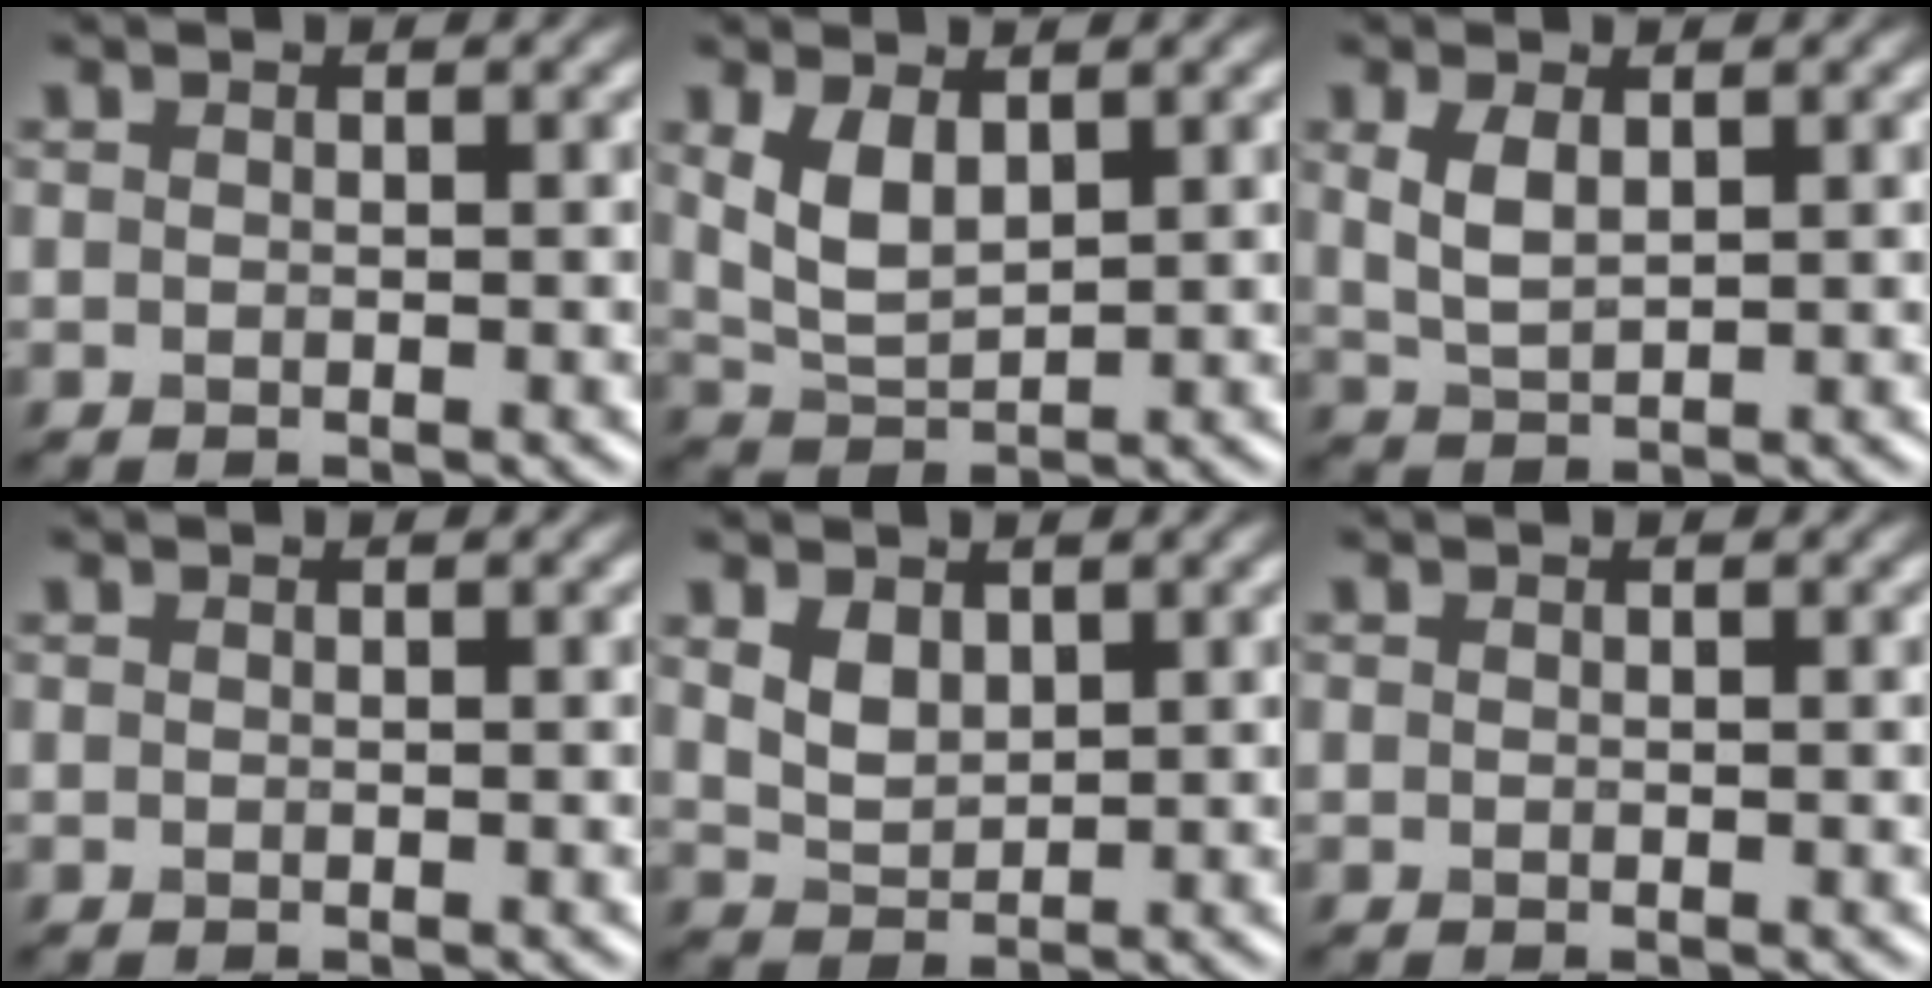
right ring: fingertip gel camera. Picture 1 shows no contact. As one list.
[{"total": 3.7, "force": [1.5, 1.9, 2.8], "torque": [-0.068, -0.002, 0.035]}, {"total": 2.7, "force": [1.0, 1.4, 2.1], "torque": [-0.051, -0.001, 0.025]}, {"total": 0.0}, {"total": 2.4, "force": [1.3, 1.5, 1.3], "torque": [-0.031, -0.005, 0.031]}, {"total": 0.0}]